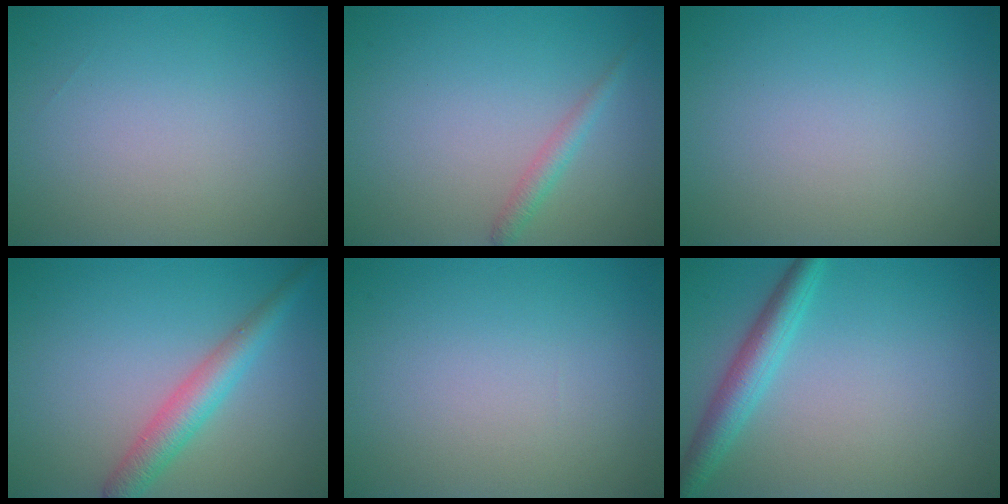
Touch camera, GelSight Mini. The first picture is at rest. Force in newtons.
{"total": 1.4, "press": 1.4, "slide": 0.0}
{"total": 0.0}
{"total": 3.5, "press": 3.5, "slide": 0.1}
{"total": 0.0}
{"total": 3.4, "press": 3.4, "slide": 0.1}